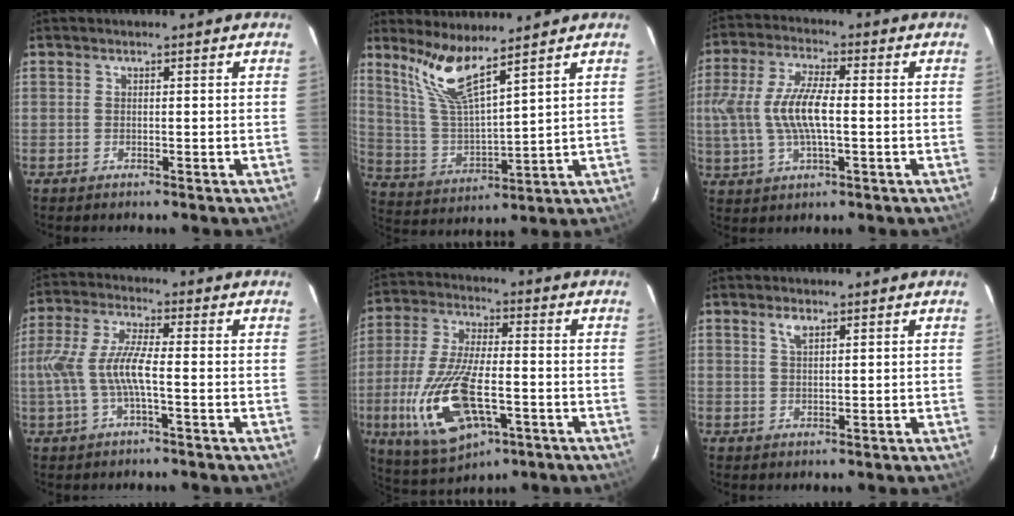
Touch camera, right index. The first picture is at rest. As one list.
[{"total": 10.2, "force": [7.7, 0.9, 6.7], "torque": [-0.129, -0.006, 0.164]}, {"total": 11.3, "force": [-0.5, 4.1, 10.6], "torque": [-0.220, 0.004, -0.007]}, {"total": 8.6, "force": [-1.7, 1.6, 8.3], "torque": [-0.181, 0.003, -0.029]}, {"total": 18.1, "force": [-5.8, 7.8, 15.3], "torque": [-0.333, -0.022, -0.095]}, {"total": 2.2, "force": [1.4, 0.9, 1.5], "torque": [-0.027, 0.005, 0.026]}]